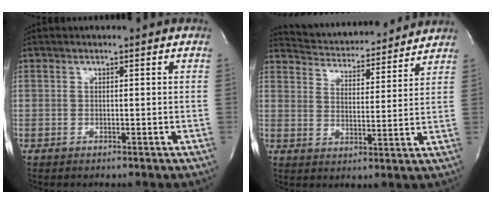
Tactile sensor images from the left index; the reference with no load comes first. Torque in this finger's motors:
{"motor_torque": [-0.22, -0.06, 0.09, 0.04]}